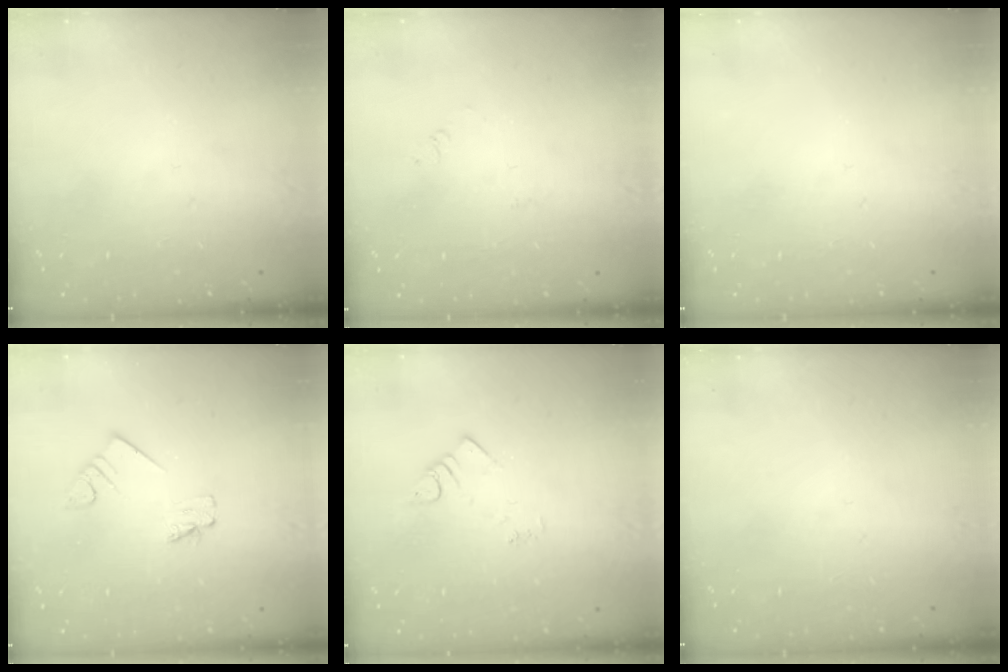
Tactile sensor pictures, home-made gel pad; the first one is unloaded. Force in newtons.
{"total": 1.7, "press": 1.7, "slide": 0.2}
{"total": 0.0}
{"total": 2.1, "press": 2.1, "slide": 0.0}
{"total": 3.0, "press": 2.9, "slide": 0.5}
{"total": 0.0}